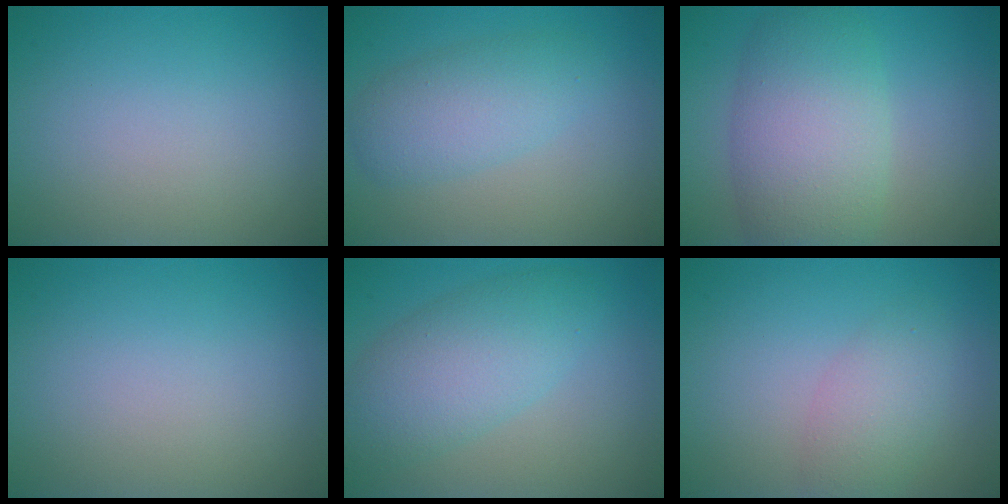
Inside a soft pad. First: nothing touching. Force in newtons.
{"total": 3.8, "press": 3.8, "slide": 0.1}
{"total": 7.5, "press": 7.5, "slide": 0.3}
{"total": 0.0}
{"total": 5.5, "press": 5.5, "slide": 0.2}
{"total": 3.0, "press": 3.0, "slide": 0.2}